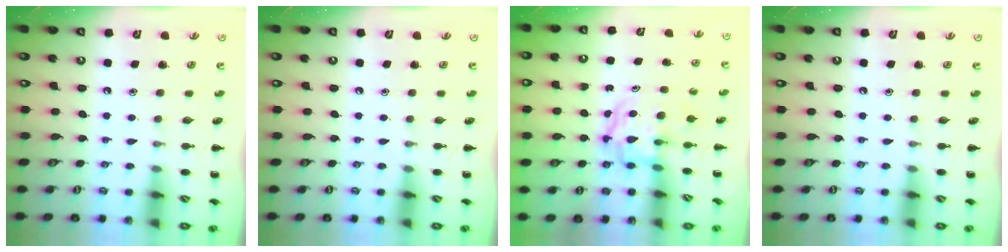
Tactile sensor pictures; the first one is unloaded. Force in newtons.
{"total": 0.0}
{"total": 3.8, "press": 3.8, "slide": 0.5}
{"total": 0.0}